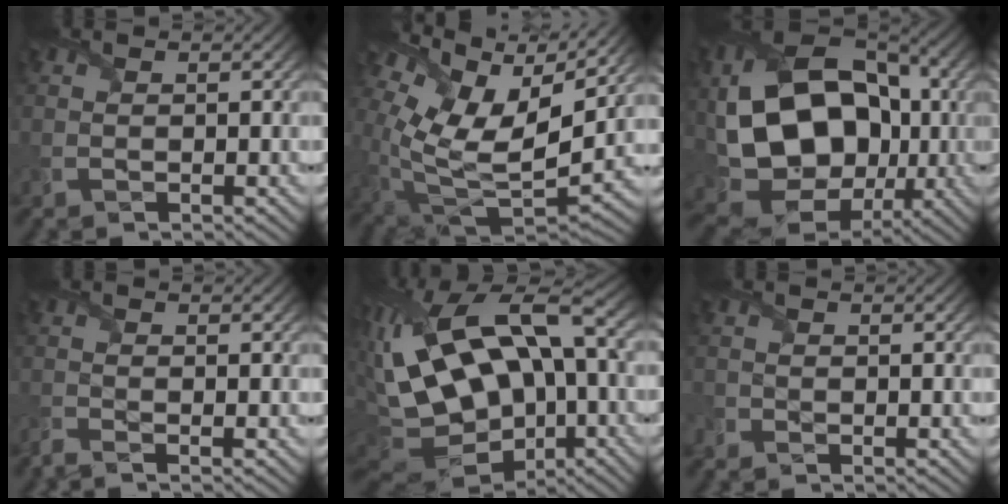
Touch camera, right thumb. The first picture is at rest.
{"total": 15.2, "force": [7.4, 7.3, 11.1], "torque": [-0.255, 0.016, 0.135]}
{"total": 19.1, "force": [-0.3, 14.0, 13.0], "torque": [-0.250, -0.027, 0.015]}
{"total": 1.7, "force": [-1.5, 0.1, 0.7], "torque": [-0.020, -0.011, -0.042]}
{"total": 21.9, "force": [0.4, 12.6, 18.0], "torque": [-0.367, -0.016, 0.024]}
{"total": 1.1, "force": [-0.9, 0.7, 0.2], "torque": [-0.007, -0.005, -0.020]}